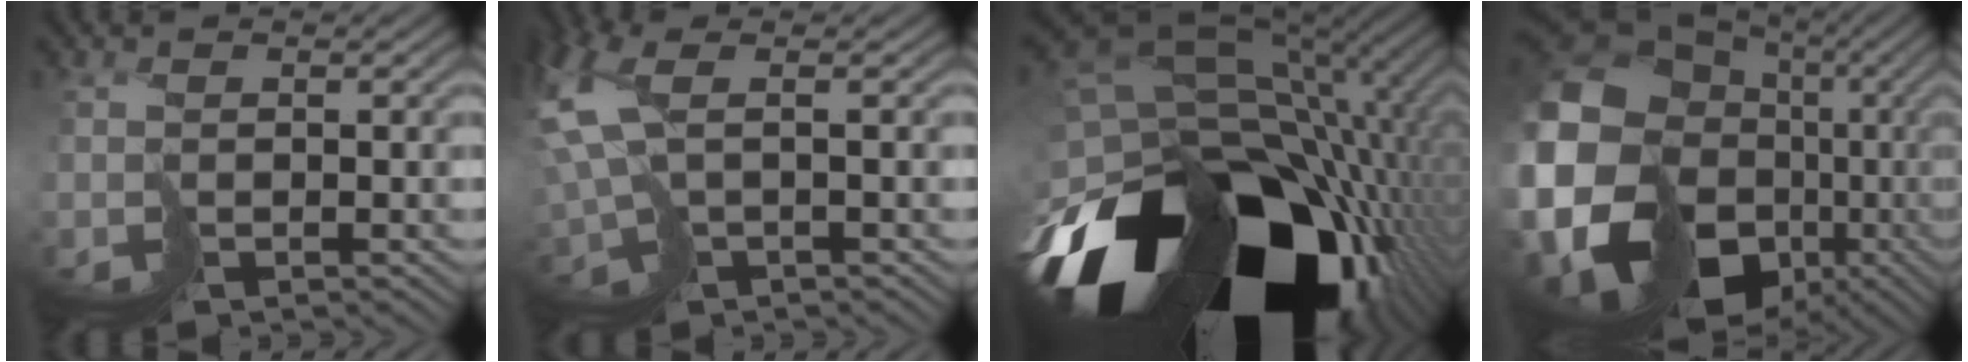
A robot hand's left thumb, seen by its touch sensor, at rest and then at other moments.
{"total": 7.1, "force": [0.4, 2.9, 6.5], "torque": [-0.192, -0.007, 0.014]}
{"total": 19.6, "force": [-7.2, 12.0, 13.8], "torque": [-0.284, -0.062, -0.073]}
{"total": 20.9, "force": [-2.5, 18.0, 10.4], "torque": [-0.263, -0.048, -0.039]}